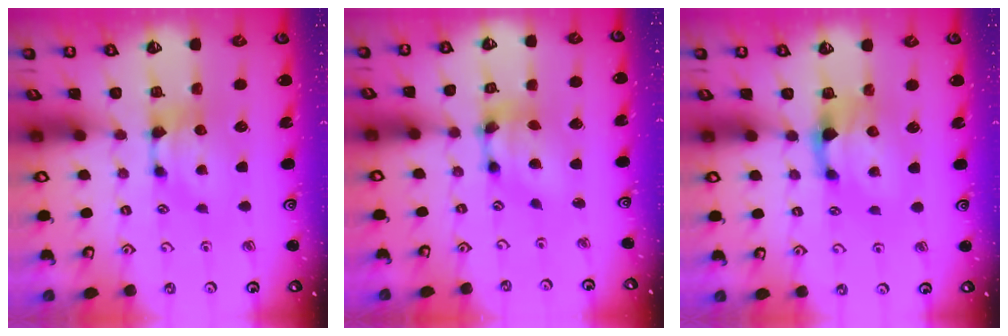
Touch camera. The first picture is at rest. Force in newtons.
{"total": 6.7, "press": 6.4, "slide": 2.2}
{"total": 1.9, "press": 1.1, "slide": 1.5}